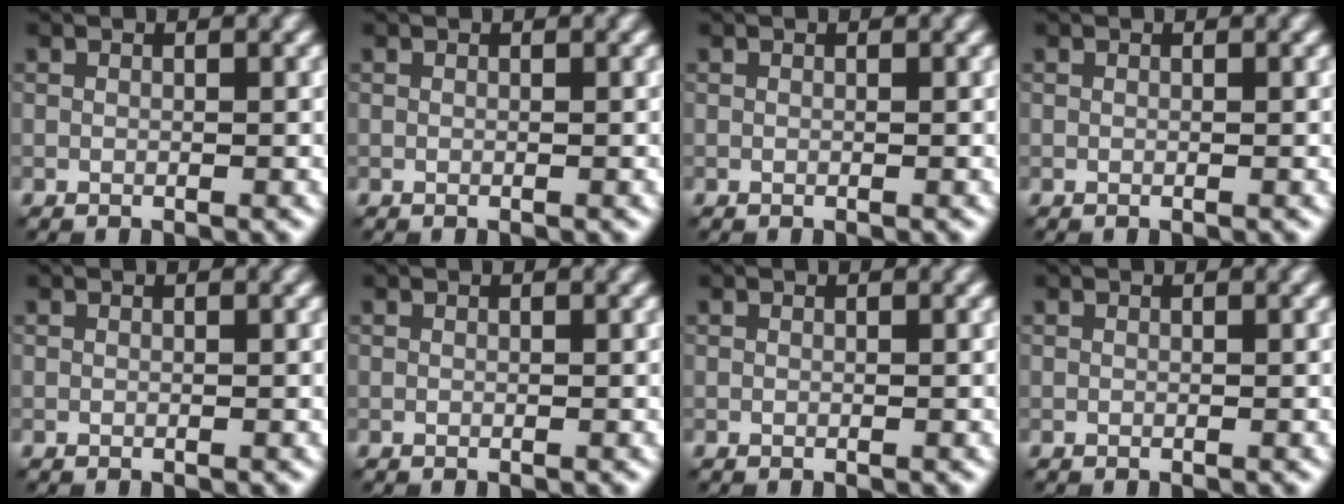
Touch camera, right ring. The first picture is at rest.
{"total": 0.0}
{"total": 0.0}
{"total": 0.0}
{"total": 0.0}
{"total": 0.0}
{"total": 0.0}
{"total": 0.0}